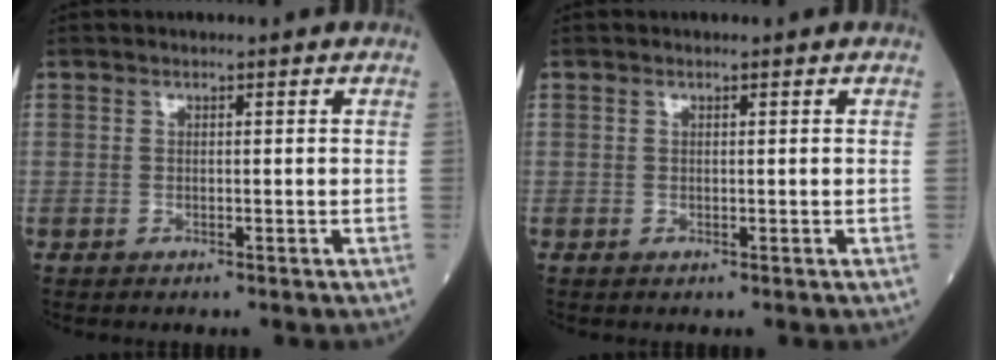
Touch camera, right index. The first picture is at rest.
{"total": 0.0}